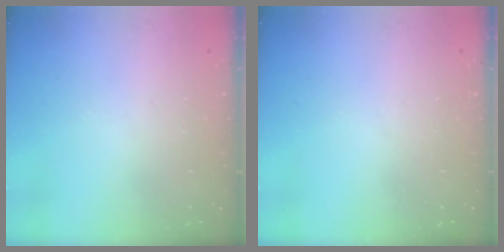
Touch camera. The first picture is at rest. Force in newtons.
{"total": 0.0}